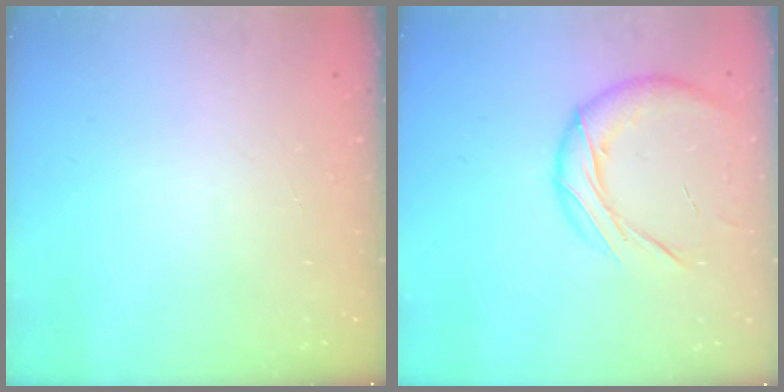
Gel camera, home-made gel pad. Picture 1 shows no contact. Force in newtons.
{"total": 12.7, "press": 12.6, "slide": 1.8}